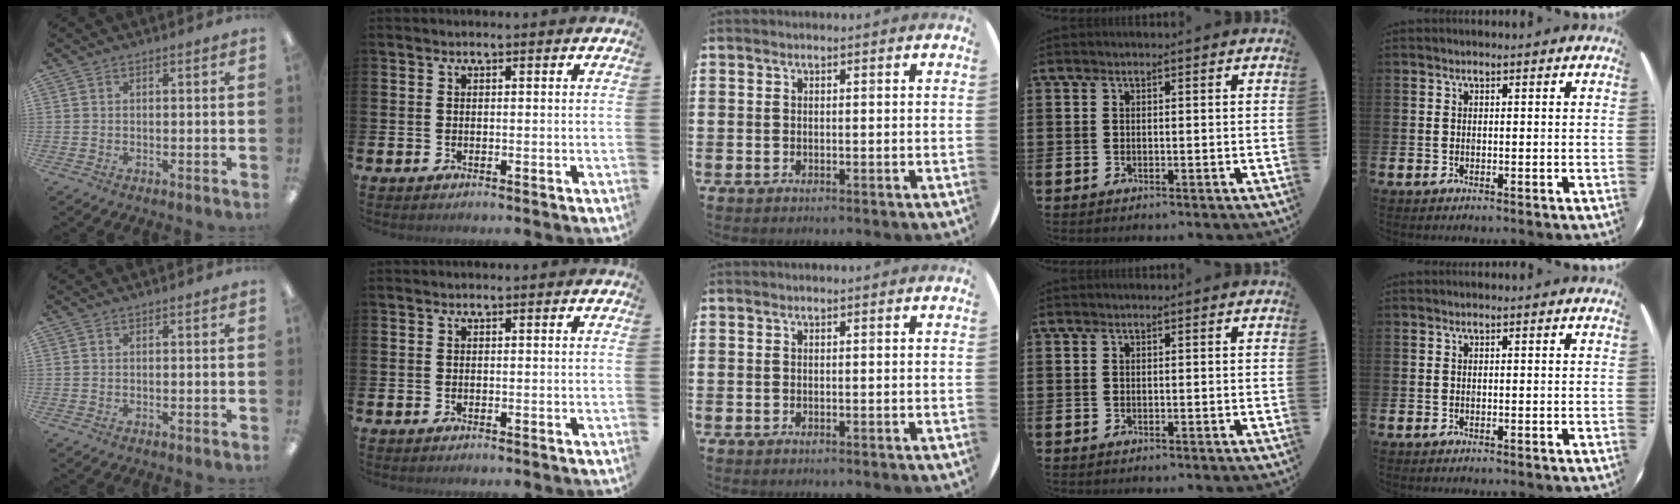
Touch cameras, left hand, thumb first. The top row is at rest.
{}